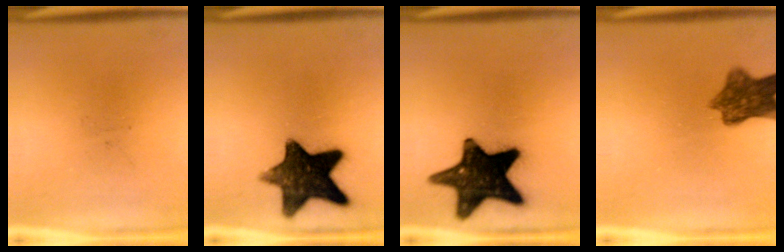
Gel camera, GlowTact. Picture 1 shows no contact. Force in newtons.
{"total": 14.1}
{"total": 18.2}
{"total": 7.8}